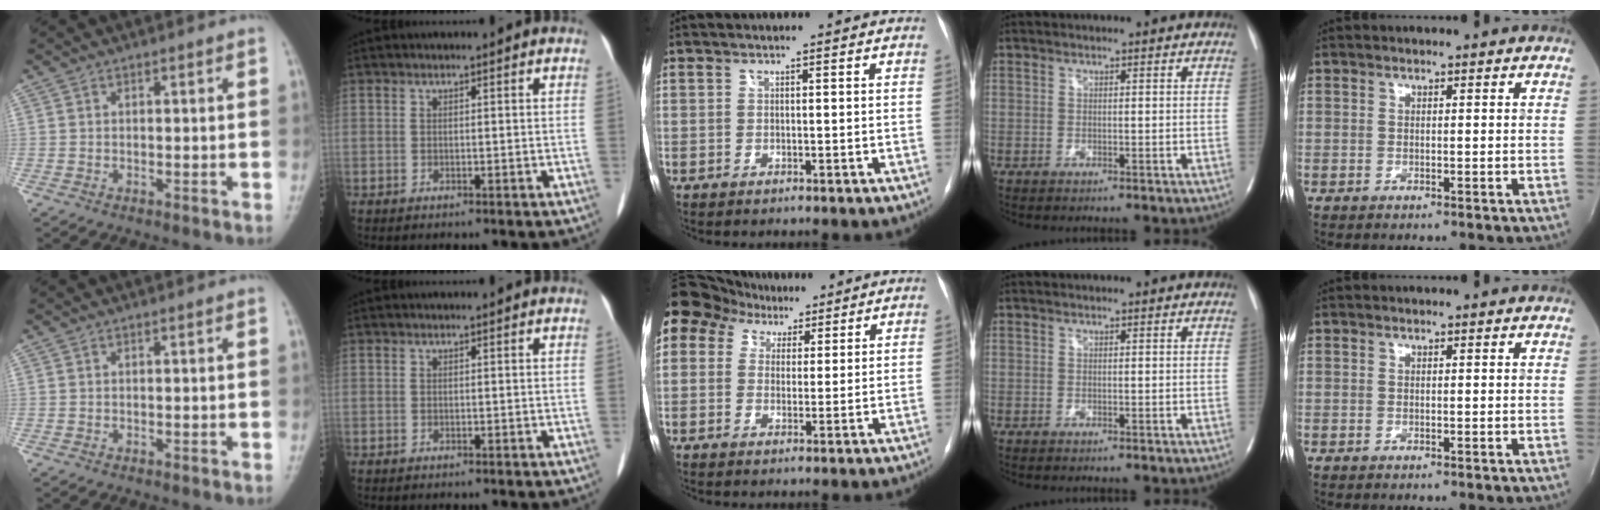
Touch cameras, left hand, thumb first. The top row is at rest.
{"middle": {"total": 18.9, "force": [10.8, 13.3, 8.0], "torque": [-0.233, 0.091, 0.203]}}